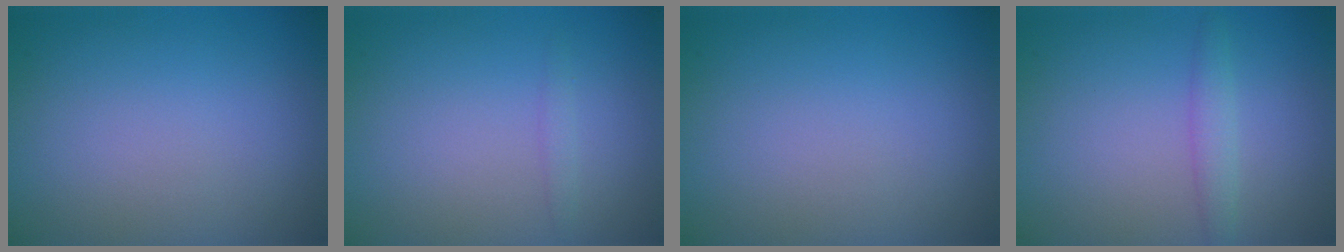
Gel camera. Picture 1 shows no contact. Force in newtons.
{"total": 0.8, "press": 0.8, "slide": 0.0}
{"total": 0.0}
{"total": 1.6, "press": 1.6, "slide": 0.1}